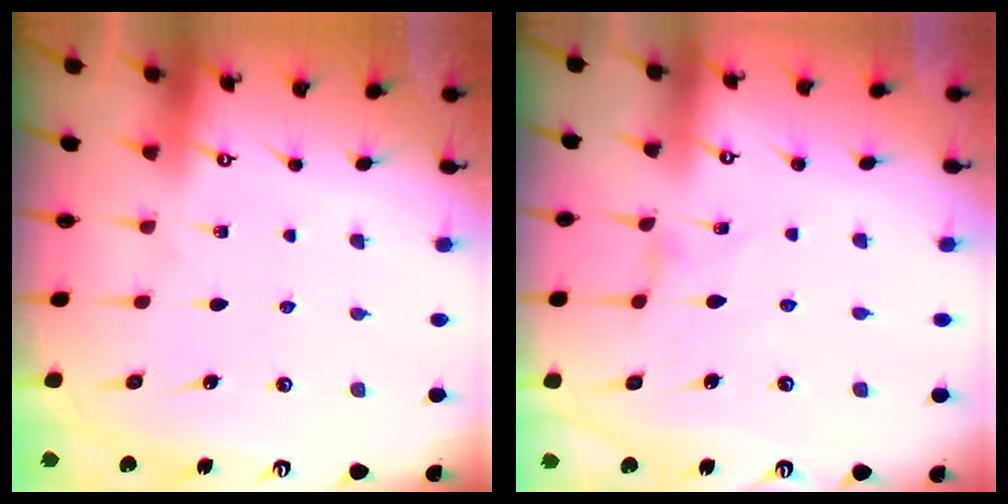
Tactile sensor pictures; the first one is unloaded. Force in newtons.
{"total": 0.6, "press": 0.5, "slide": 0.2}